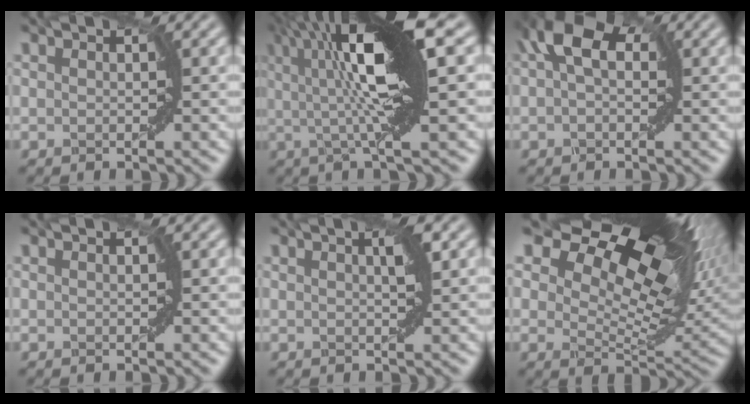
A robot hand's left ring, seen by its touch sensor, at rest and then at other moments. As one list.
[{"total": 11.1, "force": [2.4, 2.2, 10.7], "torque": [-0.166, 0.010, 0.036]}, {"total": 5.9, "force": [1.9, 3.5, 4.3], "torque": [-0.070, 0.015, 0.018]}, {"total": 0.0}, {"total": 1.8, "force": [0.7, 0.2, 1.6], "torque": [-0.020, 0.004, 0.012]}, {"total": 15.8, "force": [8.7, 7.1, 11.1], "torque": [-0.153, 0.031, 0.125]}]